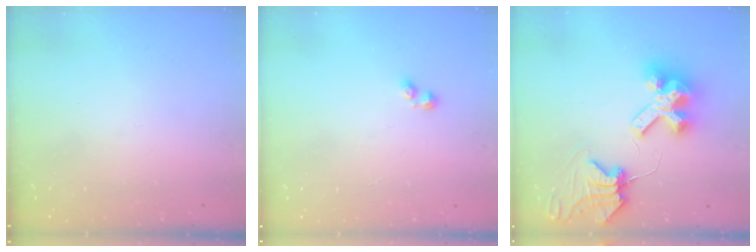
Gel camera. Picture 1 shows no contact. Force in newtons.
{"total": 1.2, "press": 1.0, "slide": 0.6}
{"total": 11.3, "press": 11.2, "slide": 1.3}